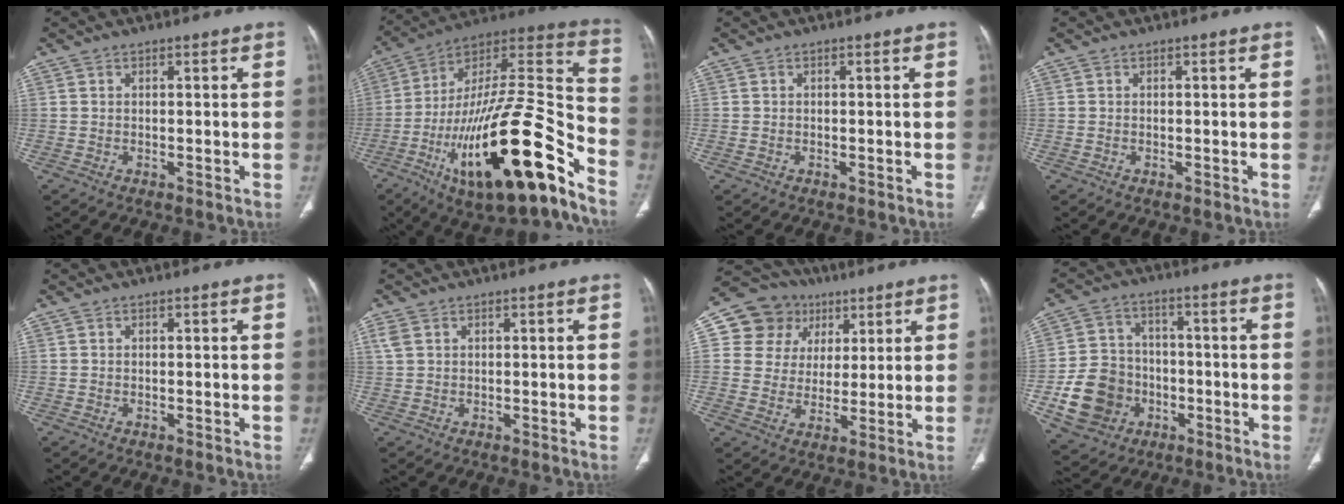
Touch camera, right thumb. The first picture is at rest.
{"total": 31.1, "force": [-15.4, 8.8, 25.5], "torque": [-0.415, 0.073, -0.250]}
{"total": 0.0}
{"total": 0.0}
{"total": 0.0}
{"total": 1.8, "force": [0.8, 1.3, 1.0], "torque": [-0.028, 0.009, 0.022]}
{"total": 12.6, "force": [4.9, 11.2, 3.1], "torque": [-0.017, 0.005, 0.085]}
{"total": 13.4, "force": [-4.0, 11.5, 5.5], "torque": [-0.078, 0.025, -0.061]}